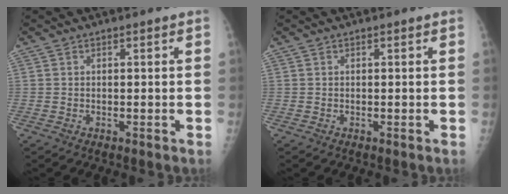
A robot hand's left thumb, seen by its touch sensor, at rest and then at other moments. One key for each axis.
{"total": 0.0}